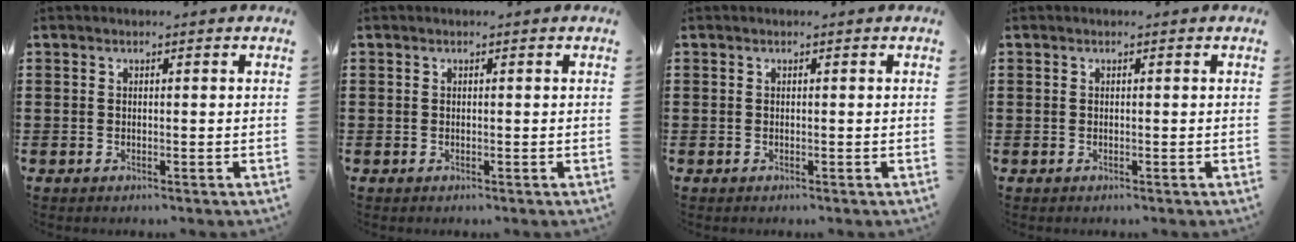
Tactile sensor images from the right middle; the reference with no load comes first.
{"total": 0.0}
{"total": 0.0}
{"total": 0.0}